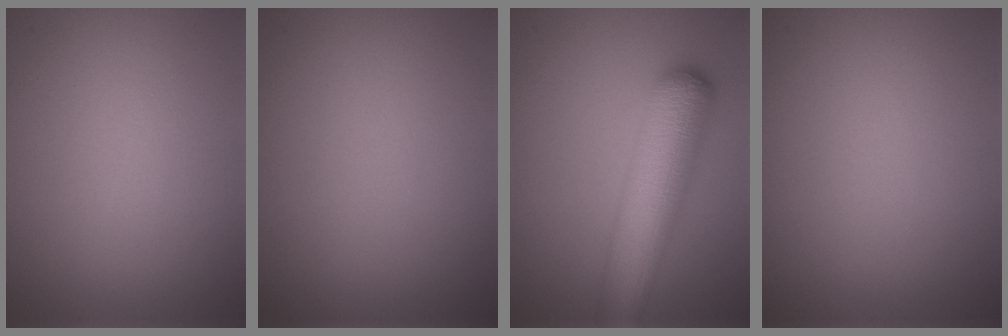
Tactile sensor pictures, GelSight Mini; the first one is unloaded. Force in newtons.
{"total": 0.0}
{"total": 8.6, "press": 8.6, "slide": 0.4}
{"total": 0.0}